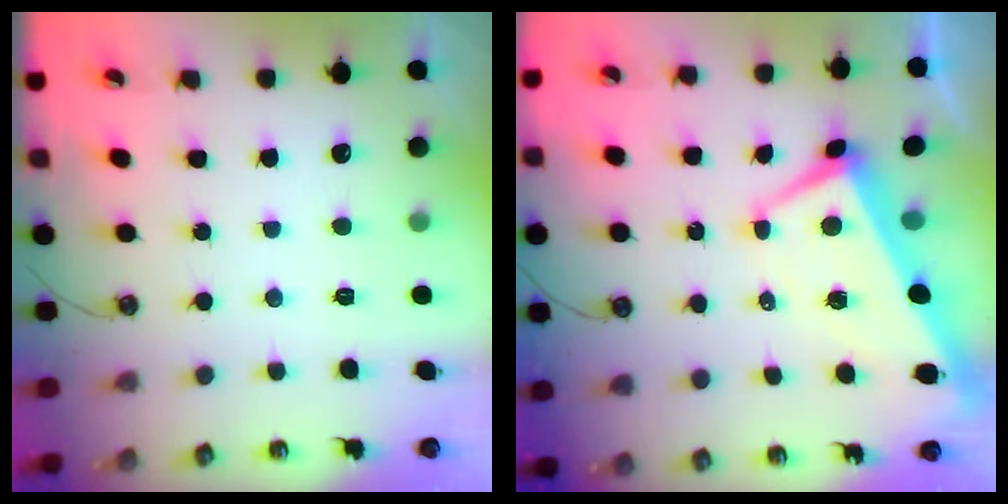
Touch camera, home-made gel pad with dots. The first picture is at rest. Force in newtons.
{"total": 2.2, "press": 1.9, "slide": 1.1}